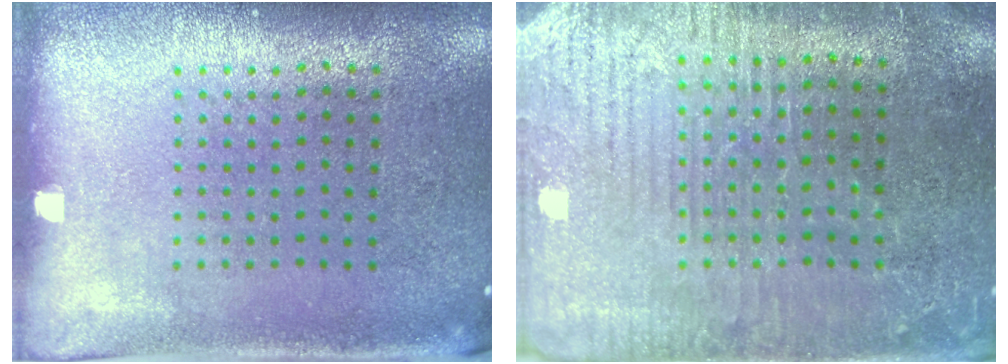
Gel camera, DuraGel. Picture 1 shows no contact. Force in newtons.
{"total": 3.5, "press": 3.4, "slide": 0.9}